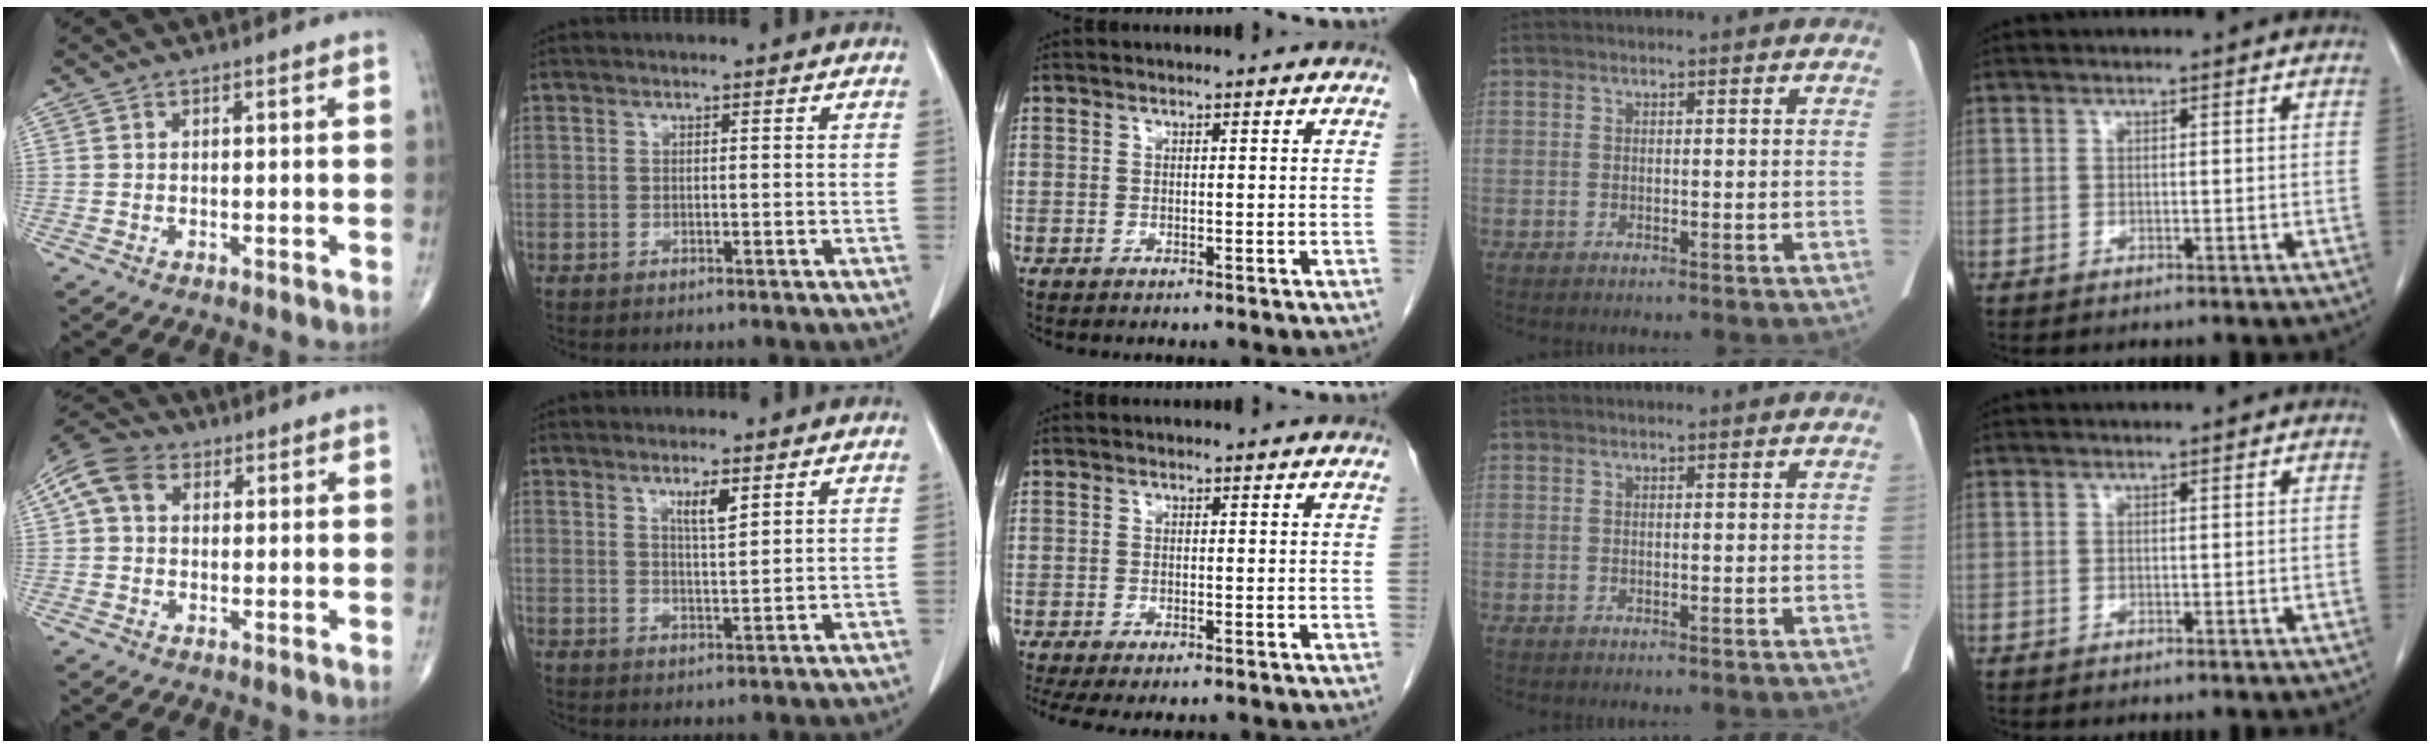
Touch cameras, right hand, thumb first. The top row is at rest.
{"thumb": {"total": 7.4, "force": [1.8, 5.6, 4.6], "torque": [-0.091, 0.024, 0.025]}, "index": {"total": 3.4, "force": [1.9, 0.5, 2.7], "torque": [-0.047, -0.003, 0.035]}, "middle": {"total": 7.1, "force": [-5.3, 2.6, 3.9], "torque": [-0.071, -0.005, -0.080]}}